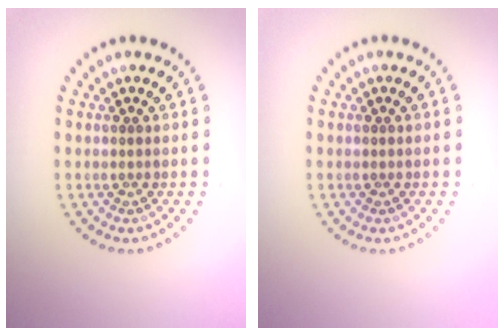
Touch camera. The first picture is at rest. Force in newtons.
{"total": 0.0}